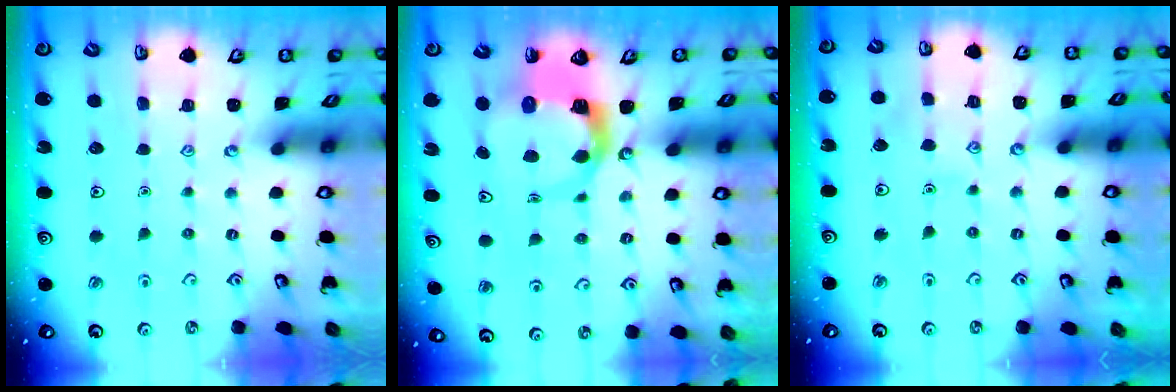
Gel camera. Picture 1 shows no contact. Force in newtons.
{"total": 6.2, "press": 6.1, "slide": 0.8}
{"total": 4.8, "press": 4.8, "slide": 0.2}